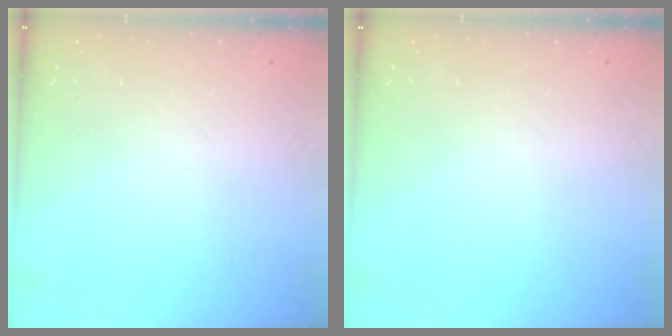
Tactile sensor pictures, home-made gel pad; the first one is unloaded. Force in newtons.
{"total": 0.0}